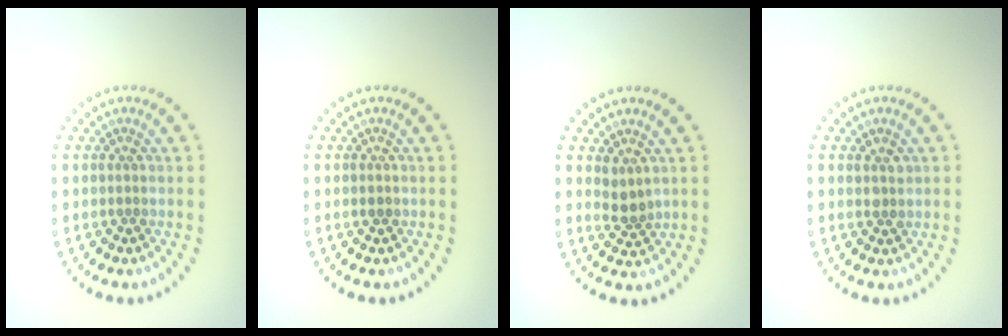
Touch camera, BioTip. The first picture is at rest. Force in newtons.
{"total": 0.8, "press": 0.8, "slide": 0.1}
{"total": 1.8, "press": 1.4, "slide": 1.1}
{"total": 1.3, "press": 1.2, "slide": 0.5}